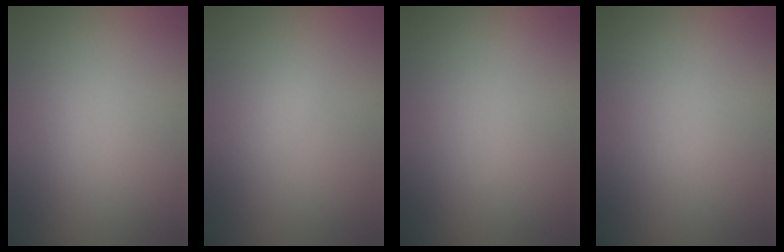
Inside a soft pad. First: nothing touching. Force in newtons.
{"total": 1.2, "press": 1.2, "slide": 0.1}
{"total": 0.0}
{"total": 0.0}